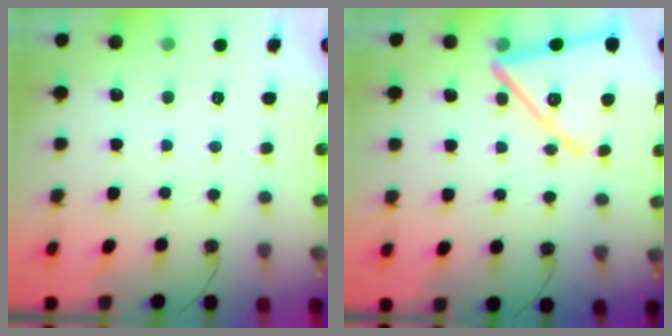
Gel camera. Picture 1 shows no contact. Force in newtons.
{"total": 16.9, "press": 16.9, "slide": 1.5}